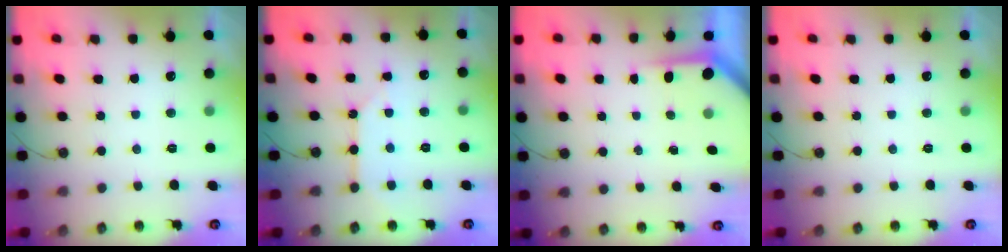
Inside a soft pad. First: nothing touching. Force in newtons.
{"total": 6.7, "press": 6.6, "slide": 0.8}
{"total": 3.5, "press": 3.5, "slide": 0.3}
{"total": 0.0}